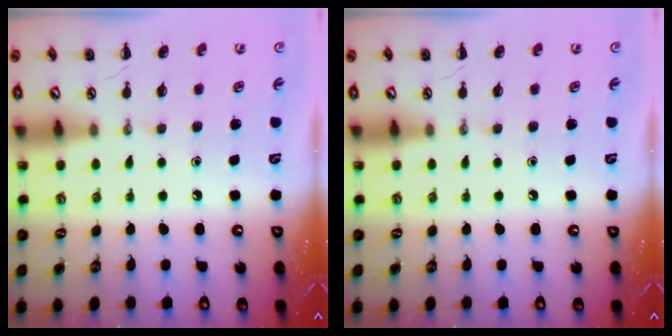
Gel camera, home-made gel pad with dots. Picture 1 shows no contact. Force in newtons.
{"total": 0.0}